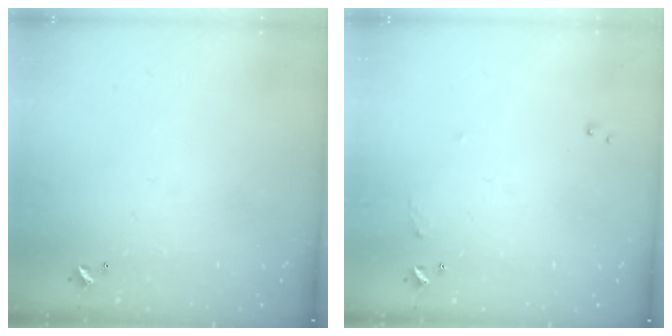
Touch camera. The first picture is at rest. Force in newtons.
{"total": 6.5, "press": 6.5, "slide": 0.7}